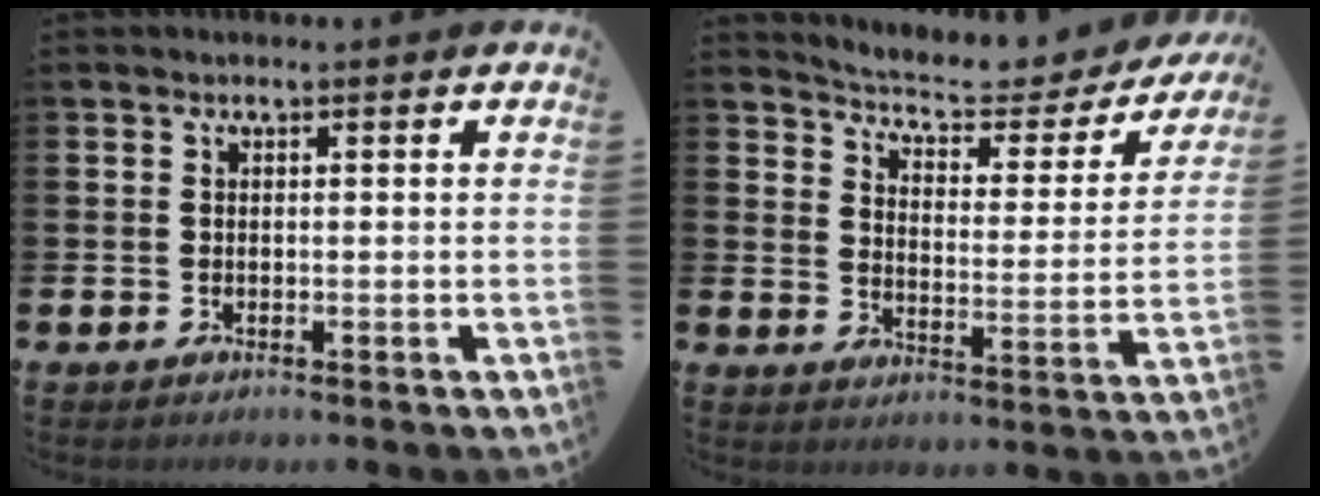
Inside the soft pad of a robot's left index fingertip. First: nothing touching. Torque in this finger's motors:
{"motor_torque": [-0.10, -0.57, 0.28, 0.04]}